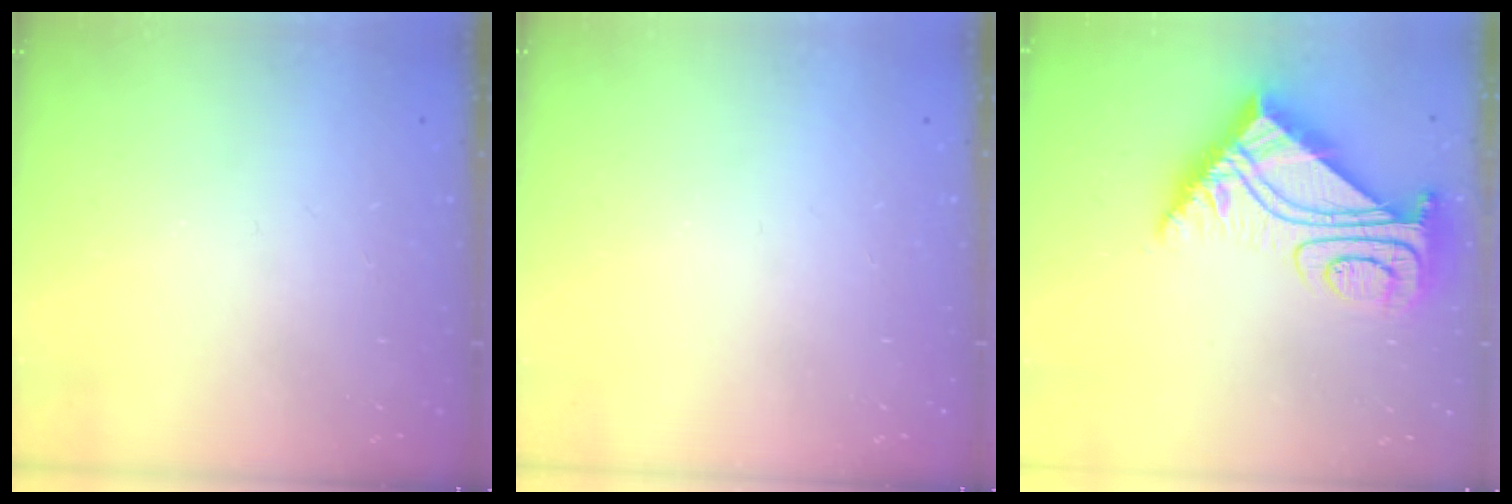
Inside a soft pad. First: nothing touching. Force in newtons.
{"total": 0.0}
{"total": 11.0, "press": 10.9, "slide": 1.0}